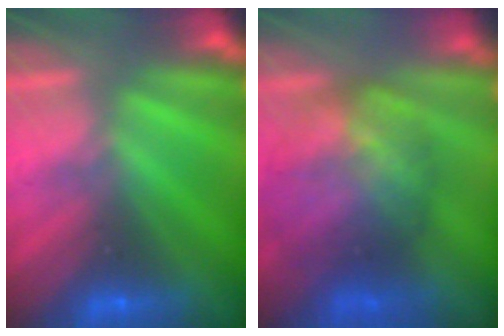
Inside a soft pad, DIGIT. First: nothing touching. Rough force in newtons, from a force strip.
{"total": 7.5}